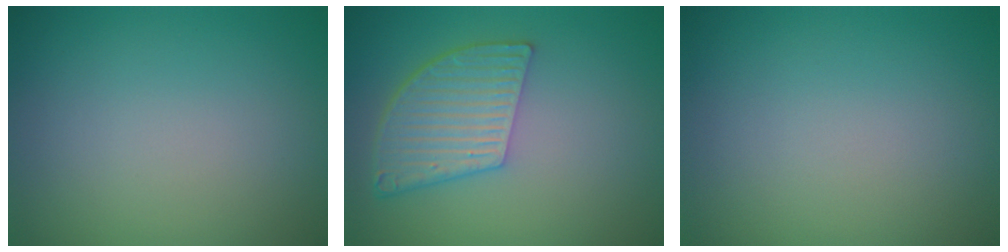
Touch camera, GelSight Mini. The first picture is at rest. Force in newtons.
{"total": 5.7, "press": 4.3, "slide": 3.7}
{"total": 0.0}